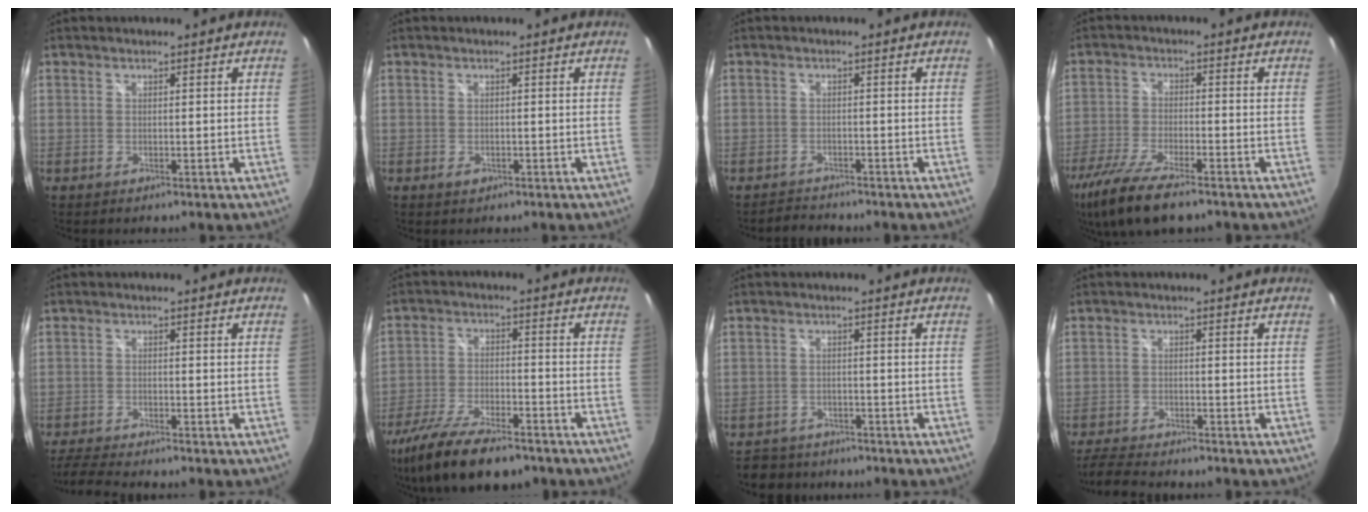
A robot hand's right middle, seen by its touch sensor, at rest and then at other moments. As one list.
[{"total": 1.2, "force": [-0.5, 0.9, 0.6], "torque": [-0.009, -0.002, -0.005]}, {"total": 2.3, "force": [-2.2, 0.8, -0.3], "torque": [-0.004, 0.008, -0.038]}, {"total": 13.3, "force": [-9.6, 3.3, 8.7], "torque": [-0.194, -0.049, -0.176]}, {"total": 5.0, "force": [-4.7, -0.4, 1.7], "torque": [-0.053, -0.020, -0.086]}, {"total": 16.6, "force": [-12.5, 5.1, 9.6], "torque": [-0.204, -0.041, -0.215]}, {"total": 5.5, "force": [-4.6, 2.8, 0.7], "torque": [-0.029, 0.001, -0.073]}, {"total": 5.7, "force": [-5.4, 0.4, 2.0], "torque": [-0.060, -0.020, -0.096]}]